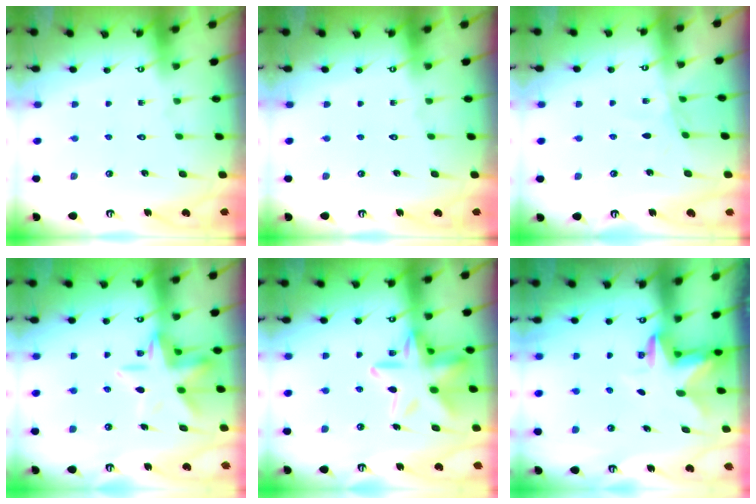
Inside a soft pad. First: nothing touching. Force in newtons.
{"total": 0.0}
{"total": 2.0, "press": 2.0, "slide": 0.3}
{"total": 12.3, "press": 12.2, "slide": 1.9}
{"total": 18.5, "press": 18.4, "slide": 1.9}
{"total": 2.8, "press": 2.7, "slide": 0.5}